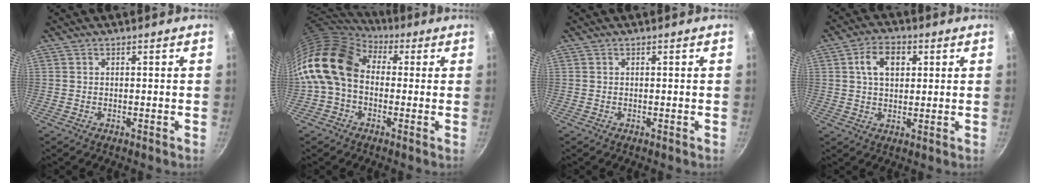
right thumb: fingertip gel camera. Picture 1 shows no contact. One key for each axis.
{"total": 14.9, "fx": 1.1, "fy": 11.1, "fz": 10.0, "tx": -0.175, "ty": 0.025, "tz": -0.002}
{"total": 0.0}
{"total": 7.5, "fx": 2.2, "fy": 5.0, "fz": 5.2, "tx": -0.069, "ty": 0.004, "tz": 0.032}